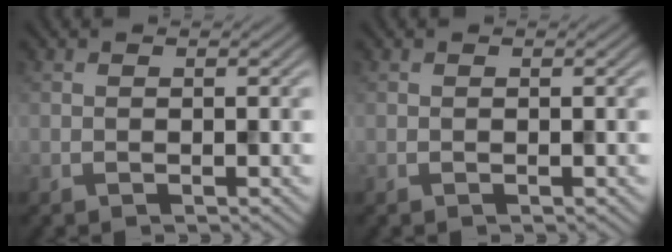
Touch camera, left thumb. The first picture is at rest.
{"total": 0.0}